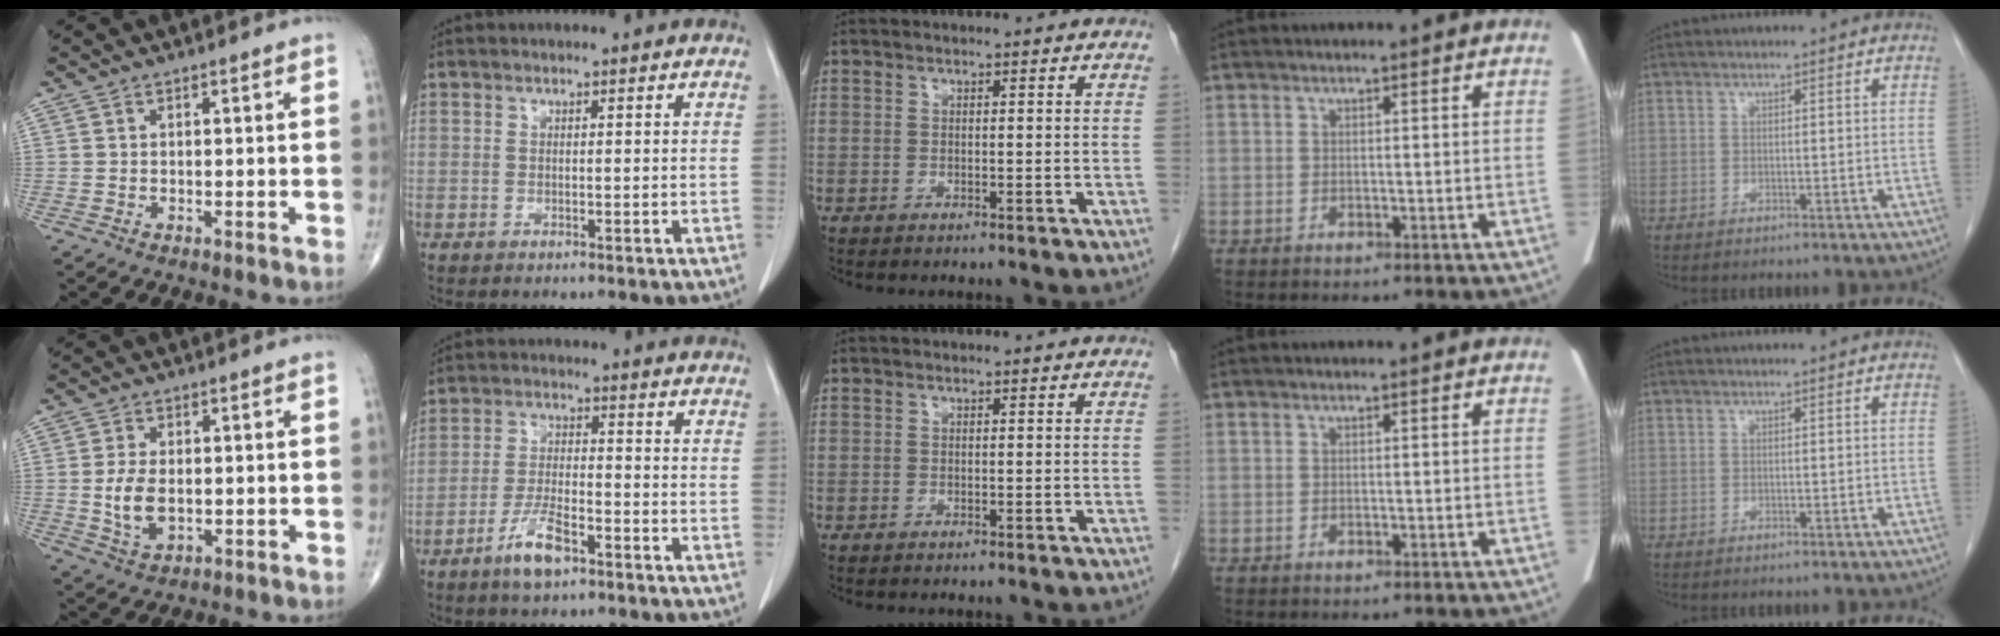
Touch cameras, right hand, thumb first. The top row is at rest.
{"thumb": {"total": 6.7, "force": [-0.3, 4.0, 5.4], "torque": [-0.104, -0.007, -0.001]}, "index": {"total": 6.5, "force": [-4.1, 1.6, 4.7], "torque": [-0.095, -0.003, -0.077]}}